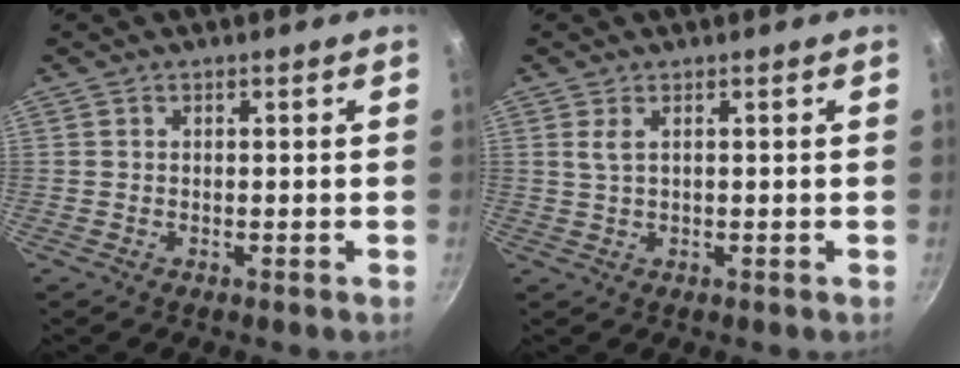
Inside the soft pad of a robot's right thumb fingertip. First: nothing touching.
{"total": 1.8, "force": [0.6, 0.5, 1.6], "torque": [-0.033, 0.000, 0.014]}